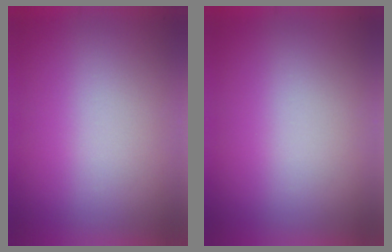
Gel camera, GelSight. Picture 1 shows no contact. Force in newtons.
{"total": 0.0}